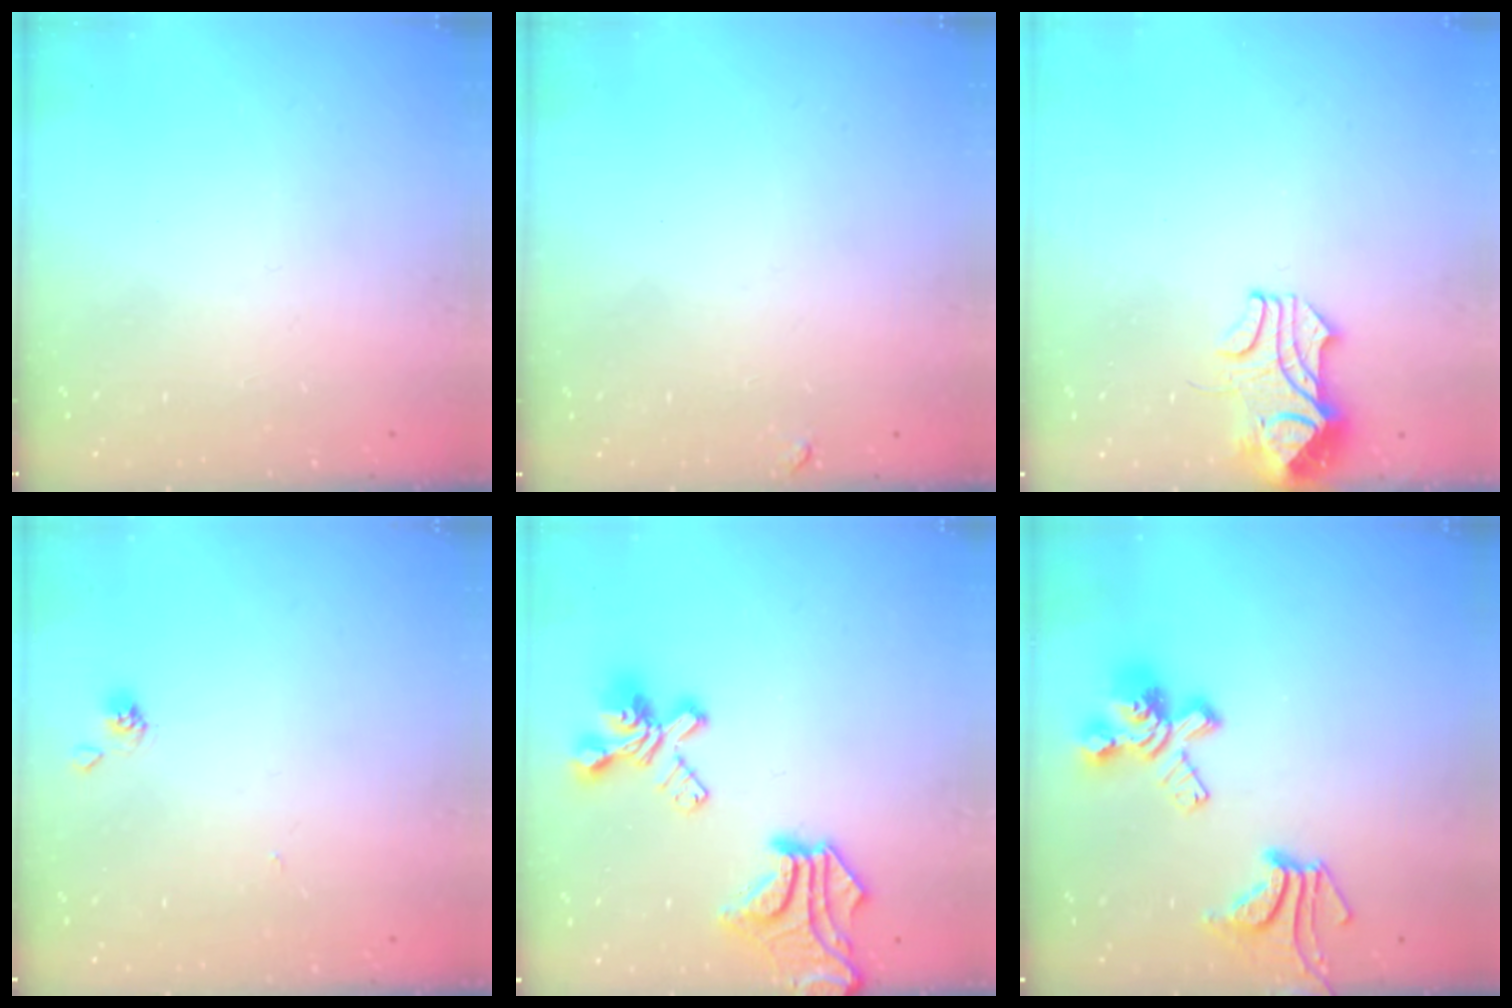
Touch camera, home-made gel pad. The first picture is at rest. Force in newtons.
{"total": 0.0}
{"total": 2.4, "press": 2.3, "slide": 0.9}
{"total": 1.8, "press": 1.8, "slide": 0.1}
{"total": 10.9, "press": 10.6, "slide": 2.8}
{"total": 8.1, "press": 7.7, "slide": 2.4}